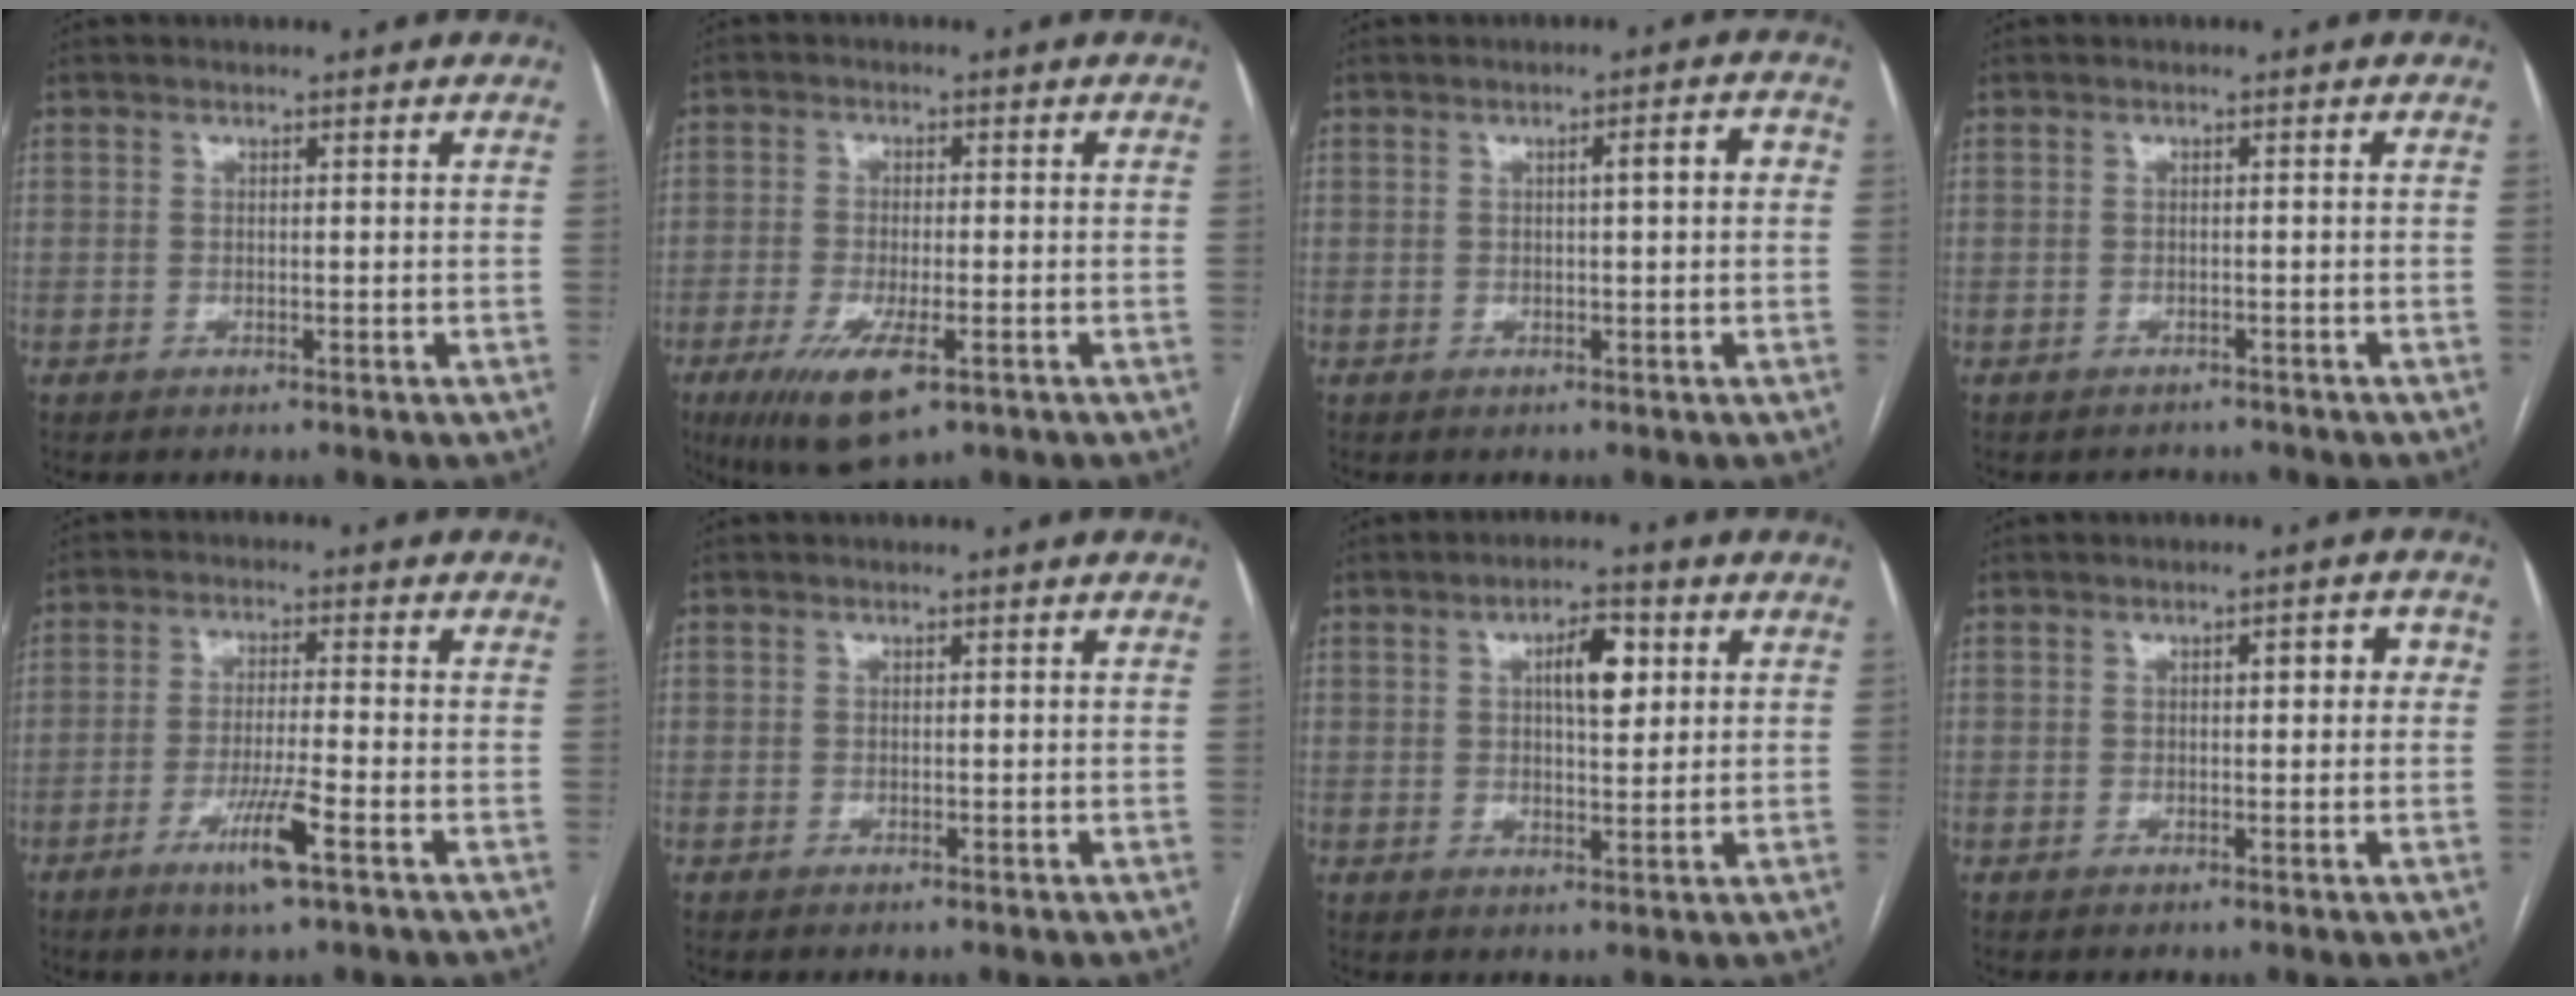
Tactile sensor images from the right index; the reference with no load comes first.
{"total": 8.8, "force": [-4.3, 2.8, 7.1], "torque": [-0.131, -0.019, -0.065]}
{"total": 3.1, "force": [0.4, 0.2, 3.1], "torque": [-0.044, 0.010, 0.004]}
{"total": 1.7, "force": [-1.6, 0.5, -0.4], "torque": [0.006, -0.003, -0.019]}
{"total": 6.9, "force": [-3.5, -0.2, 5.9], "torque": [-0.109, -0.014, -0.063]}
{"total": 0.0}
{"total": 5.9, "force": [1.9, 1.8, 5.3], "torque": [-0.088, 0.010, 0.032]}
{"total": 3.0, "force": [0.7, 0.9, 2.8], "torque": [-0.037, 0.014, 0.008]}